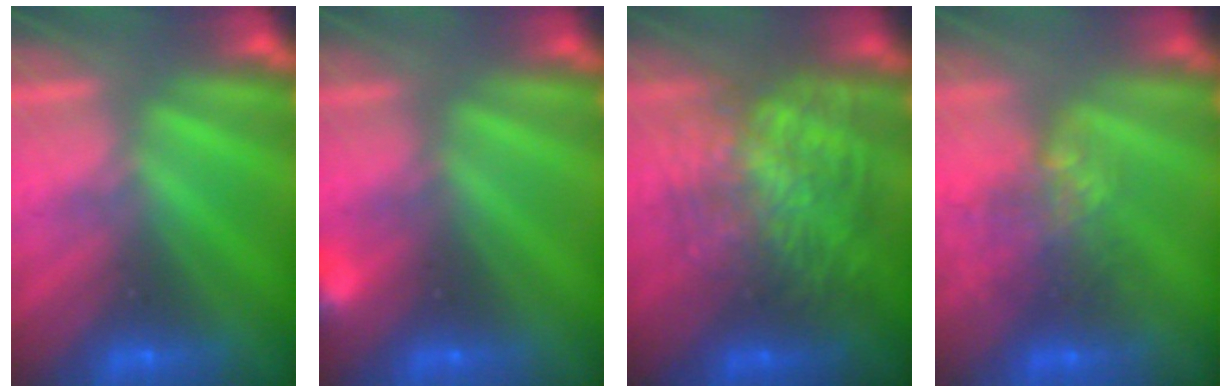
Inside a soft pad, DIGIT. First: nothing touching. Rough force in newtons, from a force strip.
{"total": 3.2}
{"total": 7.5}
{"total": 7.6}